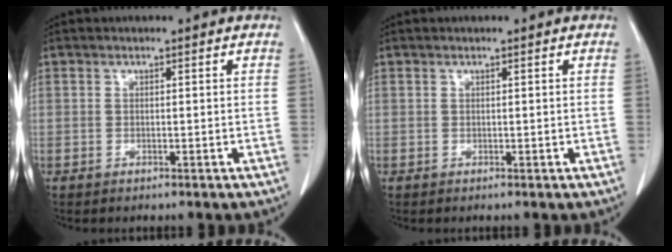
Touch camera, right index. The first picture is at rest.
{"total": 0.0}